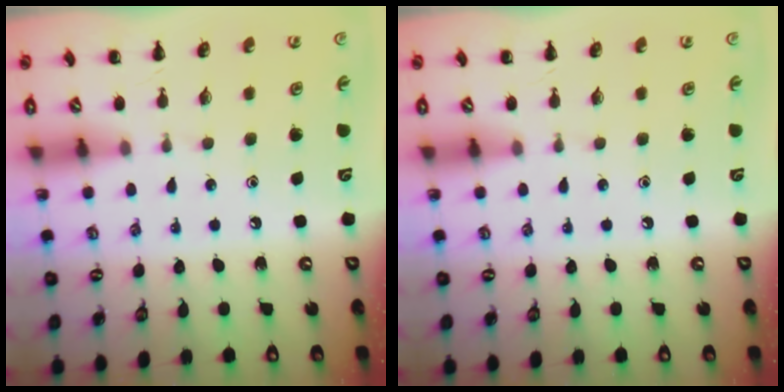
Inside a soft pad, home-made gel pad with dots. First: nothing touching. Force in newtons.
{"total": 0.0}